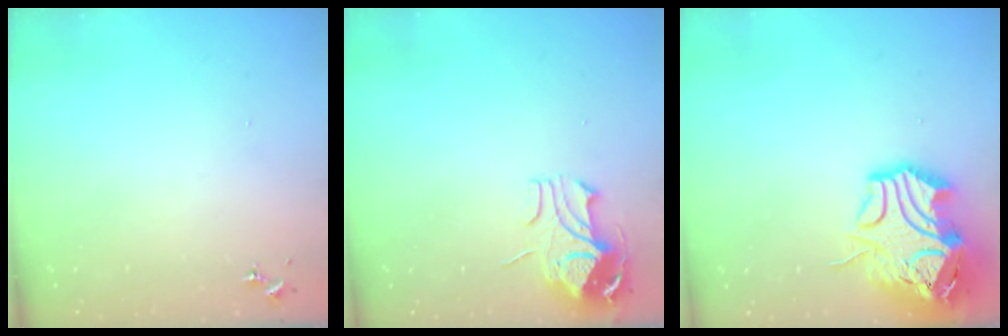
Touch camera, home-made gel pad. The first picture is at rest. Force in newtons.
{"total": 9.6, "press": 9.6, "slide": 1.1}
{"total": 18.6, "press": 18.4, "slide": 2.7}